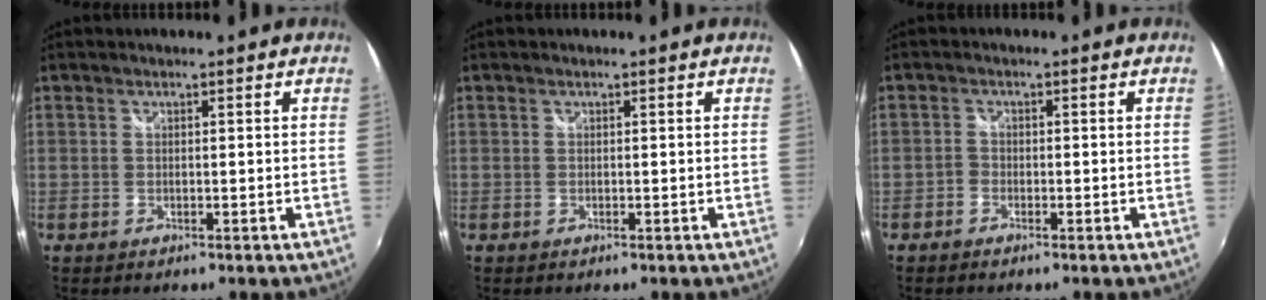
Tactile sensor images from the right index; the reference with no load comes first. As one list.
[{"total": 0.0}, {"total": 1.5, "force": [-1.2, 0.8, 0.3], "torque": [-0.013, -0.001, -0.028]}]